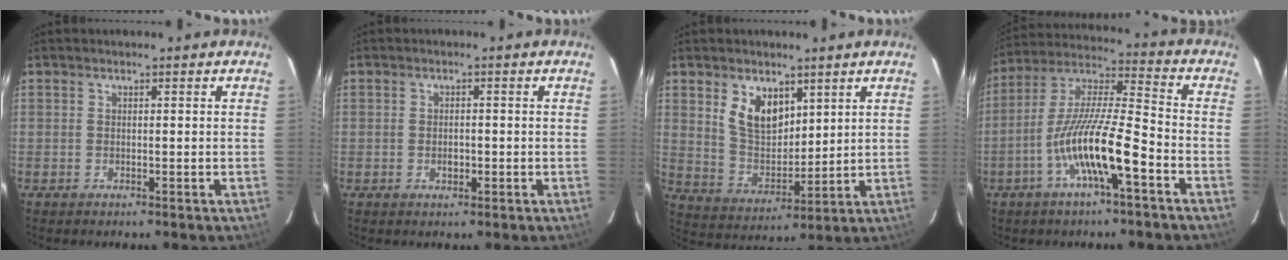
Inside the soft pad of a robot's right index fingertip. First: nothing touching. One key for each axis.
{"total": 1.9, "fx": -0.6, "fy": 1.3, "fz": 1.2, "tx": -0.023, "ty": 0.003, "tz": -0.010}
{"total": 9.5, "fx": 4.7, "fy": 5.8, "fz": 5.9, "tx": -0.106, "ty": 0.007, "tz": 0.102}
{"total": 13.9, "fx": -6.1, "fy": 1.6, "fz": 12.4, "tx": -0.241, "ty": 0.000, "tz": -0.120}